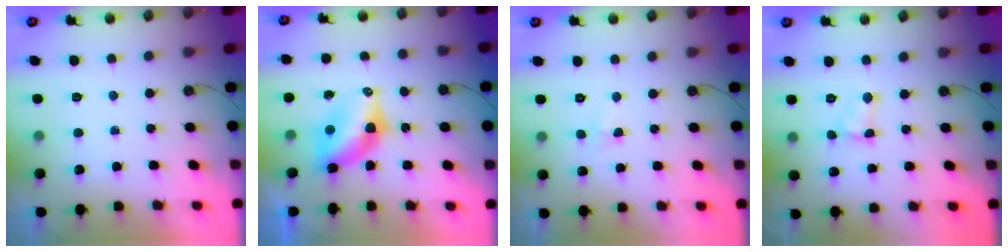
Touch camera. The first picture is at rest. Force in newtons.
{"total": 6.7, "press": 6.7, "slide": 0.6}
{"total": 2.7, "press": 2.0, "slide": 1.8}
{"total": 4.4, "press": 4.4, "slide": 0.4}